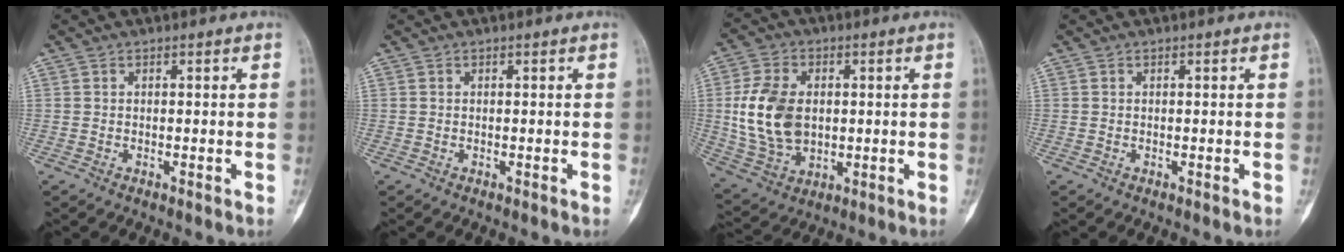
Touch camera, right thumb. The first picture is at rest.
{"total": 0.0}
{"total": 14.0, "force": [1.0, 9.6, 10.2], "torque": [-0.187, -0.004, 0.029]}
{"total": 0.0}